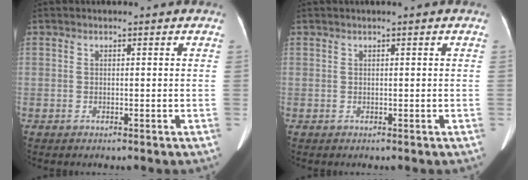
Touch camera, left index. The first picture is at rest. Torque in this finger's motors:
{"motor_torque": [-0.40, 0.49, -0.32, -0.01]}